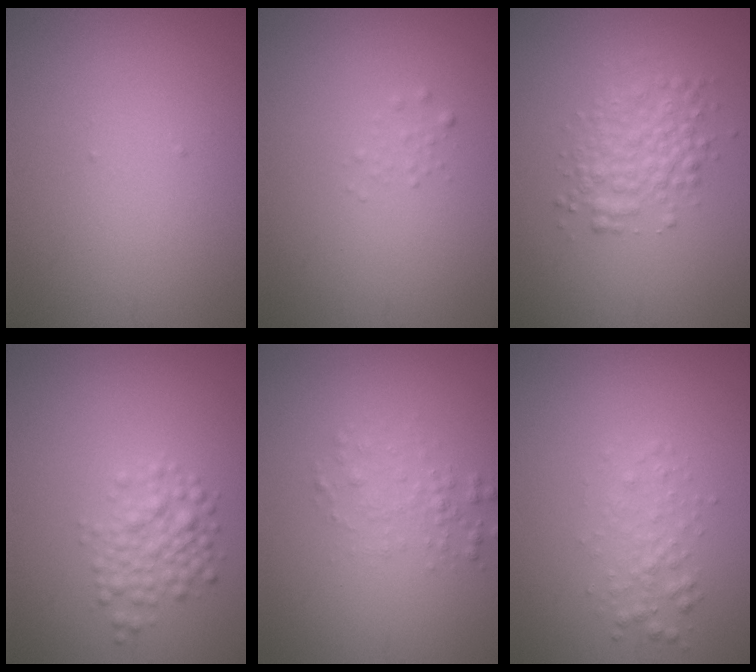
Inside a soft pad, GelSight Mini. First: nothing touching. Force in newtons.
{"total": 0.6, "press": 0.6, "slide": 0.0}
{"total": 3.5, "press": 3.5, "slide": 0.1}
{"total": 2.7, "press": 2.7, "slide": 0.1}
{"total": 1.6, "press": 1.6, "slide": 0.1}
{"total": 1.7, "press": 1.7, "slide": 0.0}